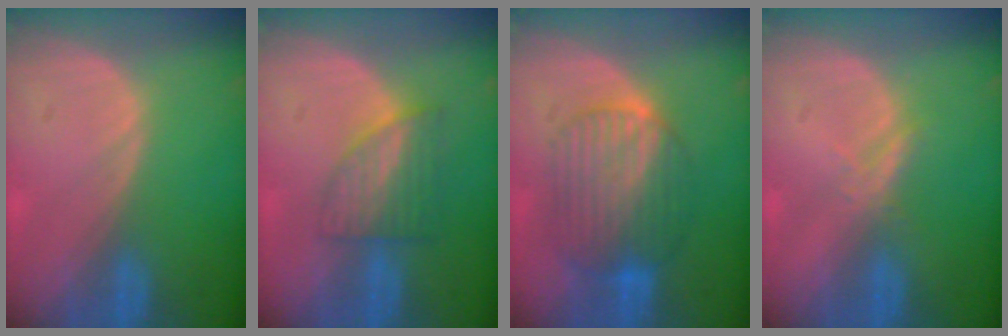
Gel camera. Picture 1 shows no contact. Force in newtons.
{"total": 6.2, "press": 5.6, "slide": 2.7}
{"total": 8.4, "press": 8.4, "slide": 0.5}
{"total": 1.7, "press": 1.7, "slide": 0.1}